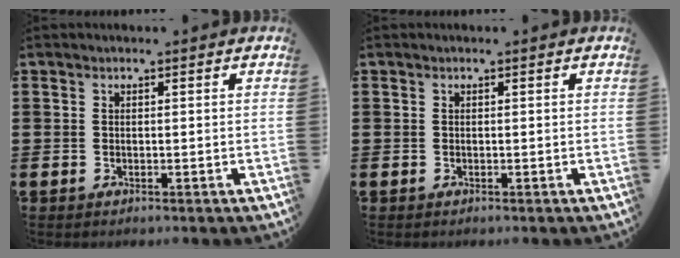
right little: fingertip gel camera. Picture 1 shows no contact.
{"total": 0.0}